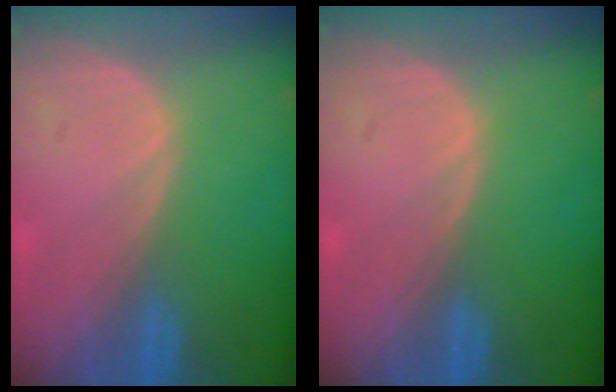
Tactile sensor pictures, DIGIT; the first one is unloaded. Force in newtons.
{"total": 0.0}